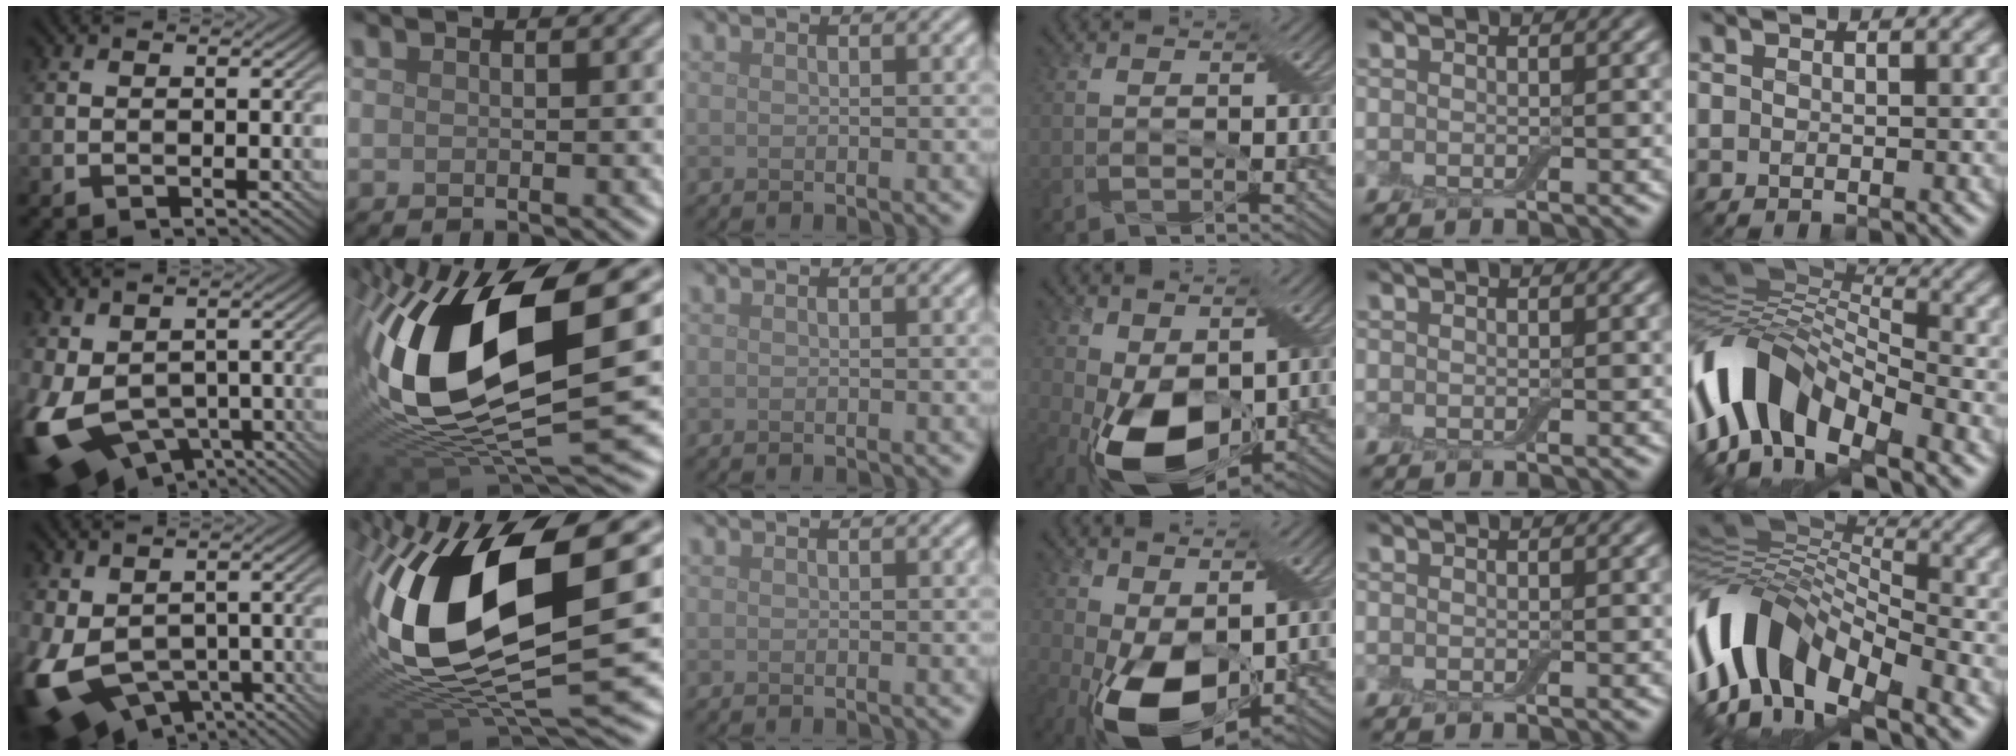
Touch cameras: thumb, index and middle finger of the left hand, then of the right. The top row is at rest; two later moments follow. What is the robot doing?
{"motion": "extract", "object": "airpods case & airpods"}